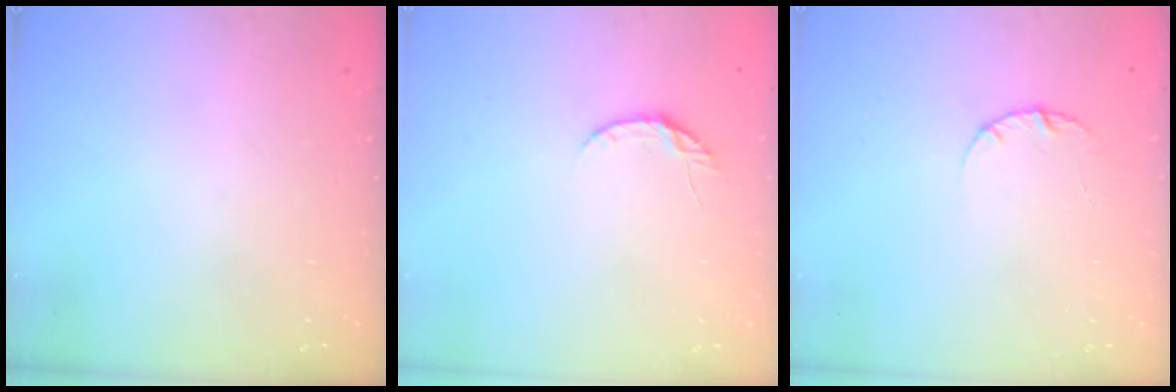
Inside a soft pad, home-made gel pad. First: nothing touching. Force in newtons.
{"total": 3.8, "press": 3.8, "slide": 0.4}
{"total": 2.5, "press": 2.5, "slide": 0.3}